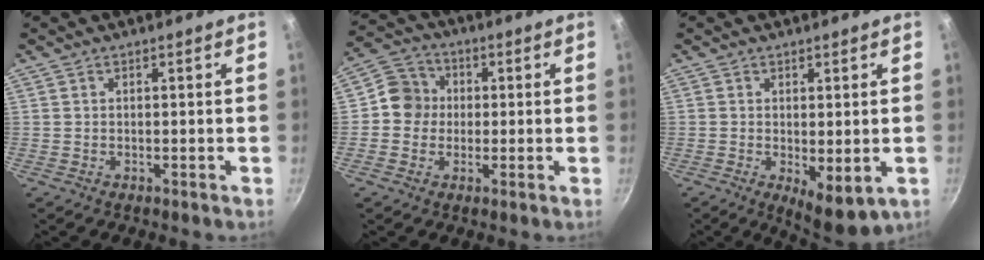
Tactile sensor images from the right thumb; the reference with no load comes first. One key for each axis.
{"total": 7.1, "fx": 0.0, "fy": 6.7, "fz": 2.4, "tx": -0.006, "ty": 0.016, "tz": -0.020}
{"total": 6.4, "fx": -0.8, "fy": 2.6, "fz": 5.8, "tx": -0.074, "ty": -0.015, "tz": -0.001}